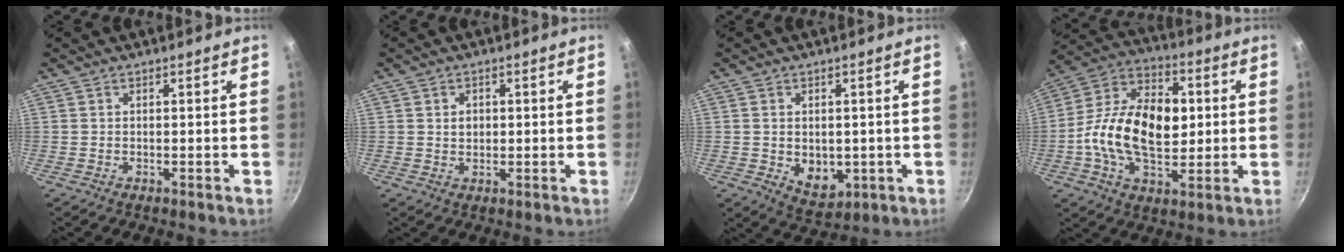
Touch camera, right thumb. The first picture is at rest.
{"total": 2.5, "force": [0.5, 2.0, 1.4], "torque": [-0.013, 0.001, 0.008]}
{"total": 7.0, "force": [-0.7, 5.1, 4.7], "torque": [-0.051, -0.012, 0.003]}
{"total": 19.8, "force": [0.3, 12.3, 15.5], "torque": [-0.246, 0.023, -0.011]}